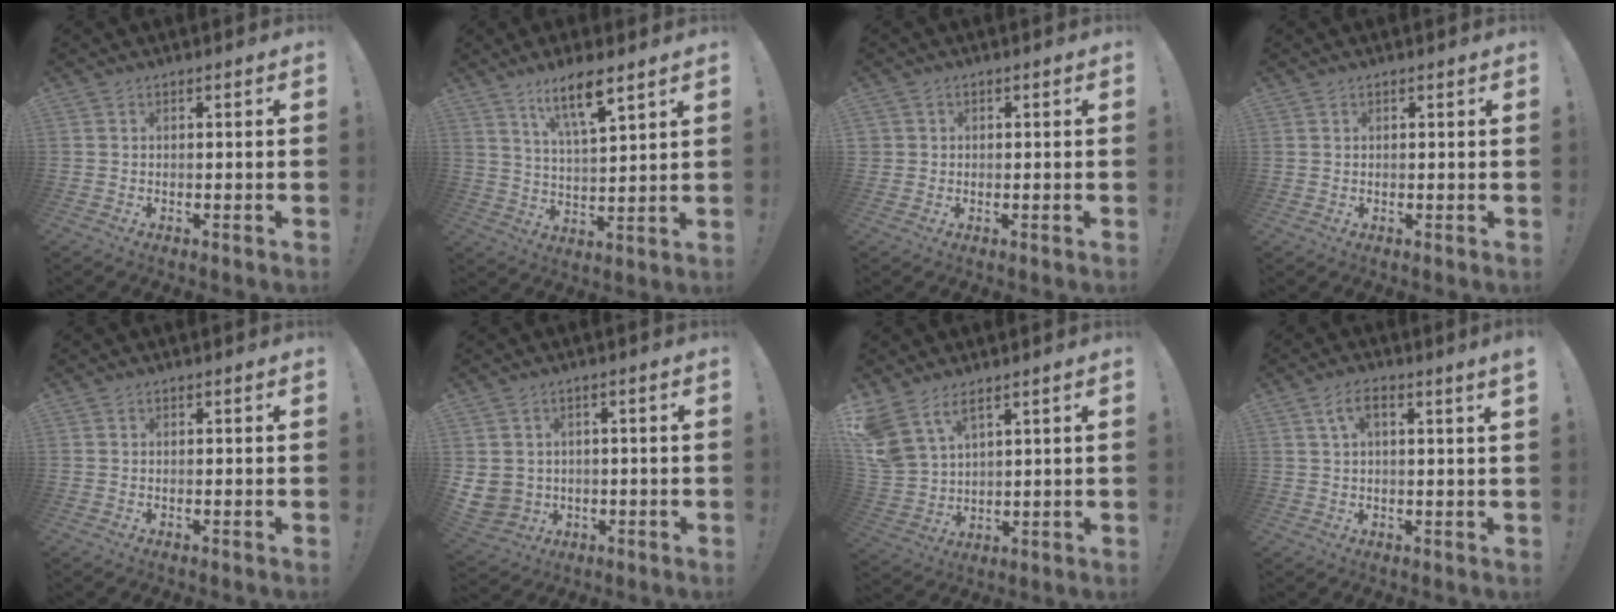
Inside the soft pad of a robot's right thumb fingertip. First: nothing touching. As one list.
[{"total": 11.3, "force": [7.4, 2.4, 8.1], "torque": [-0.139, -0.034, 0.124]}, {"total": 1.7, "force": [0.4, 1.6, 0.0], "torque": [-0.001, 0.002, 0.008]}, {"total": 1.4, "force": [0.8, 1.2, -0.1], "torque": [0.003, -0.005, 0.014]}, {"total": 0.0}, {"total": 5.1, "force": [0.6, 4.8, 1.3], "torque": [-0.033, -0.006, 0.016]}, {"total": 9.4, "force": [6.5, 4.8, 4.9], "torque": [-0.110, -0.033, 0.133]}, {"total": 5.0, "force": [1.8, 0.8, 4.5], "torque": [-0.074, -0.004, 0.029]}]